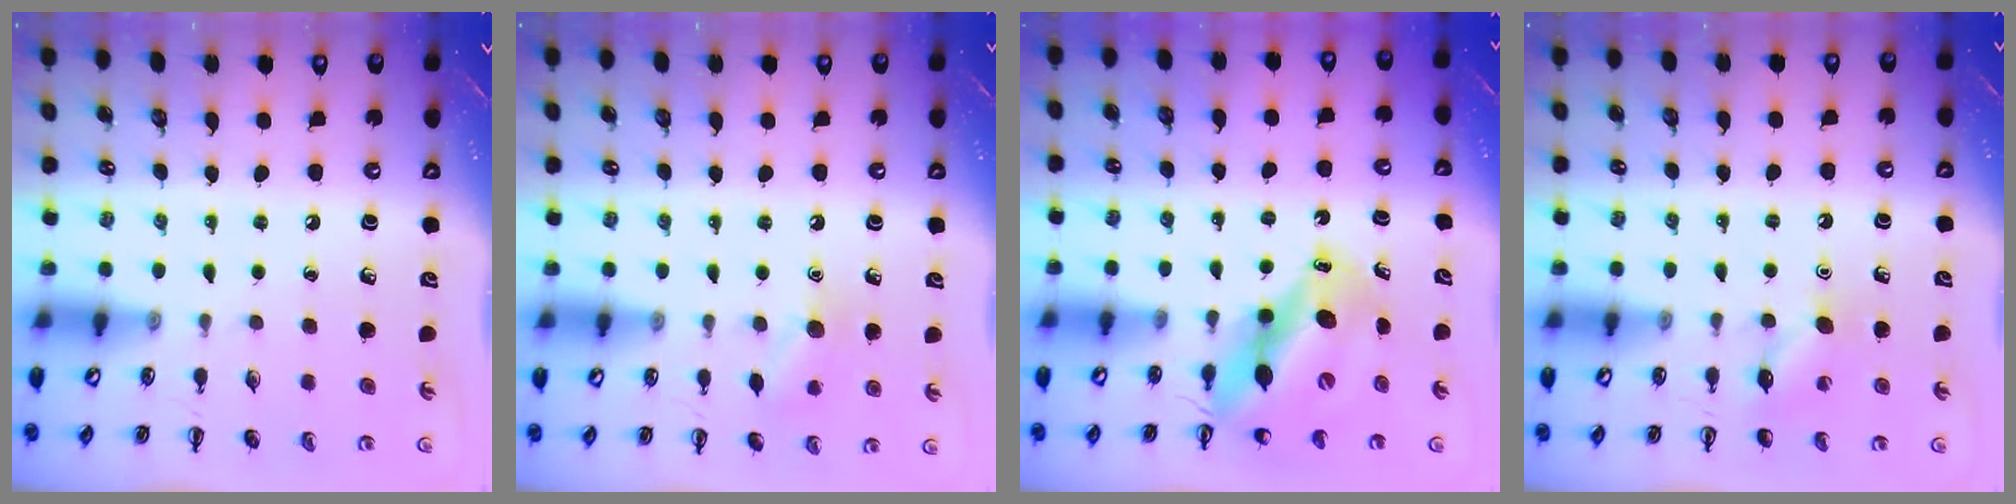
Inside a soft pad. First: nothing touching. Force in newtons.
{"total": 7.8, "press": 7.8, "slide": 1.2}
{"total": 12.8, "press": 12.2, "slide": 4.0}
{"total": 6.3, "press": 6.1, "slide": 1.6}